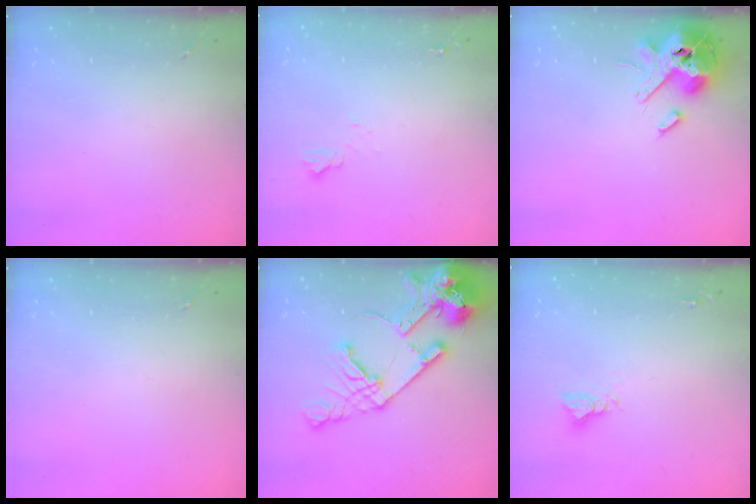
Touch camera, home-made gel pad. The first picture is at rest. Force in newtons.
{"total": 5.4, "press": 5.4, "slide": 0.7}
{"total": 15.4, "press": 15.2, "slide": 2.6}
{"total": 0.0}
{"total": 20.4, "press": 20.2, "slide": 2.9}
{"total": 5.5, "press": 5.5, "slide": 0.5}